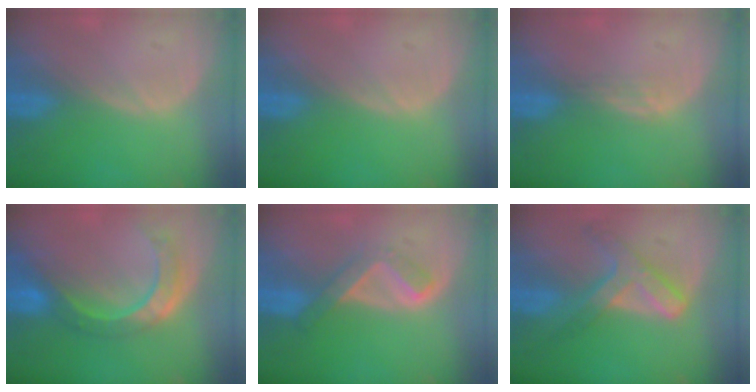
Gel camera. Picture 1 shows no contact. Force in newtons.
{"total": 0.0}
{"total": 1.8, "press": 1.3, "slide": 1.2}
{"total": 8.5, "press": 7.2, "slide": 4.6}
{"total": 5.2, "press": 4.5, "slide": 2.6}
{"total": 7.3, "press": 6.2, "slide": 3.9}